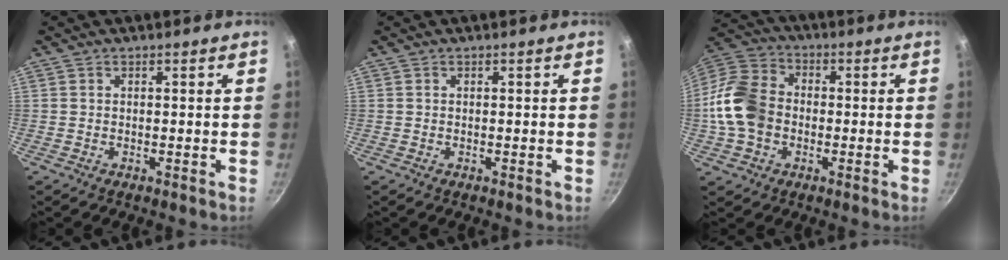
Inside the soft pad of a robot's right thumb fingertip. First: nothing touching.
{"total": 0.0}
{"total": 13.0, "force": [-1.7, 10.0, 8.2], "torque": [-0.141, 0.024, -0.050]}